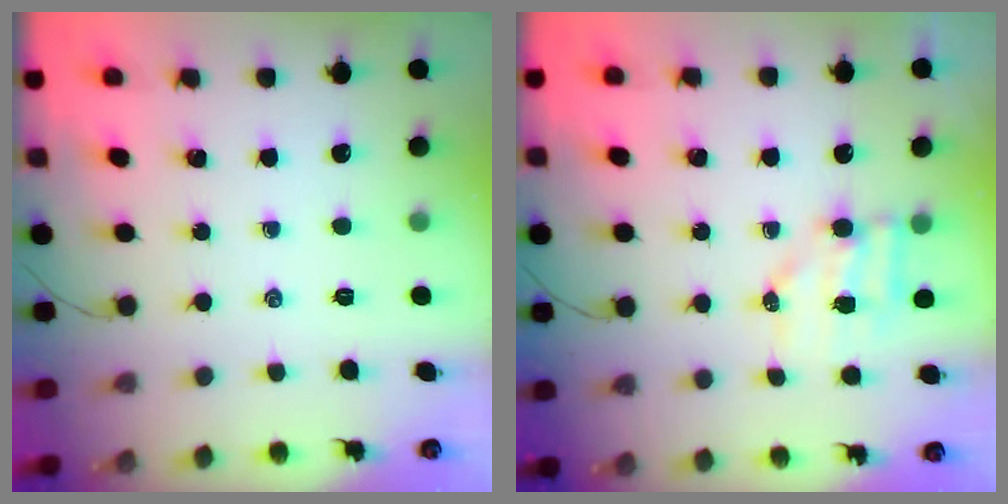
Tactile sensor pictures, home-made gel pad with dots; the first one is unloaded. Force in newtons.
{"total": 6.3, "press": 6.2, "slide": 0.7}